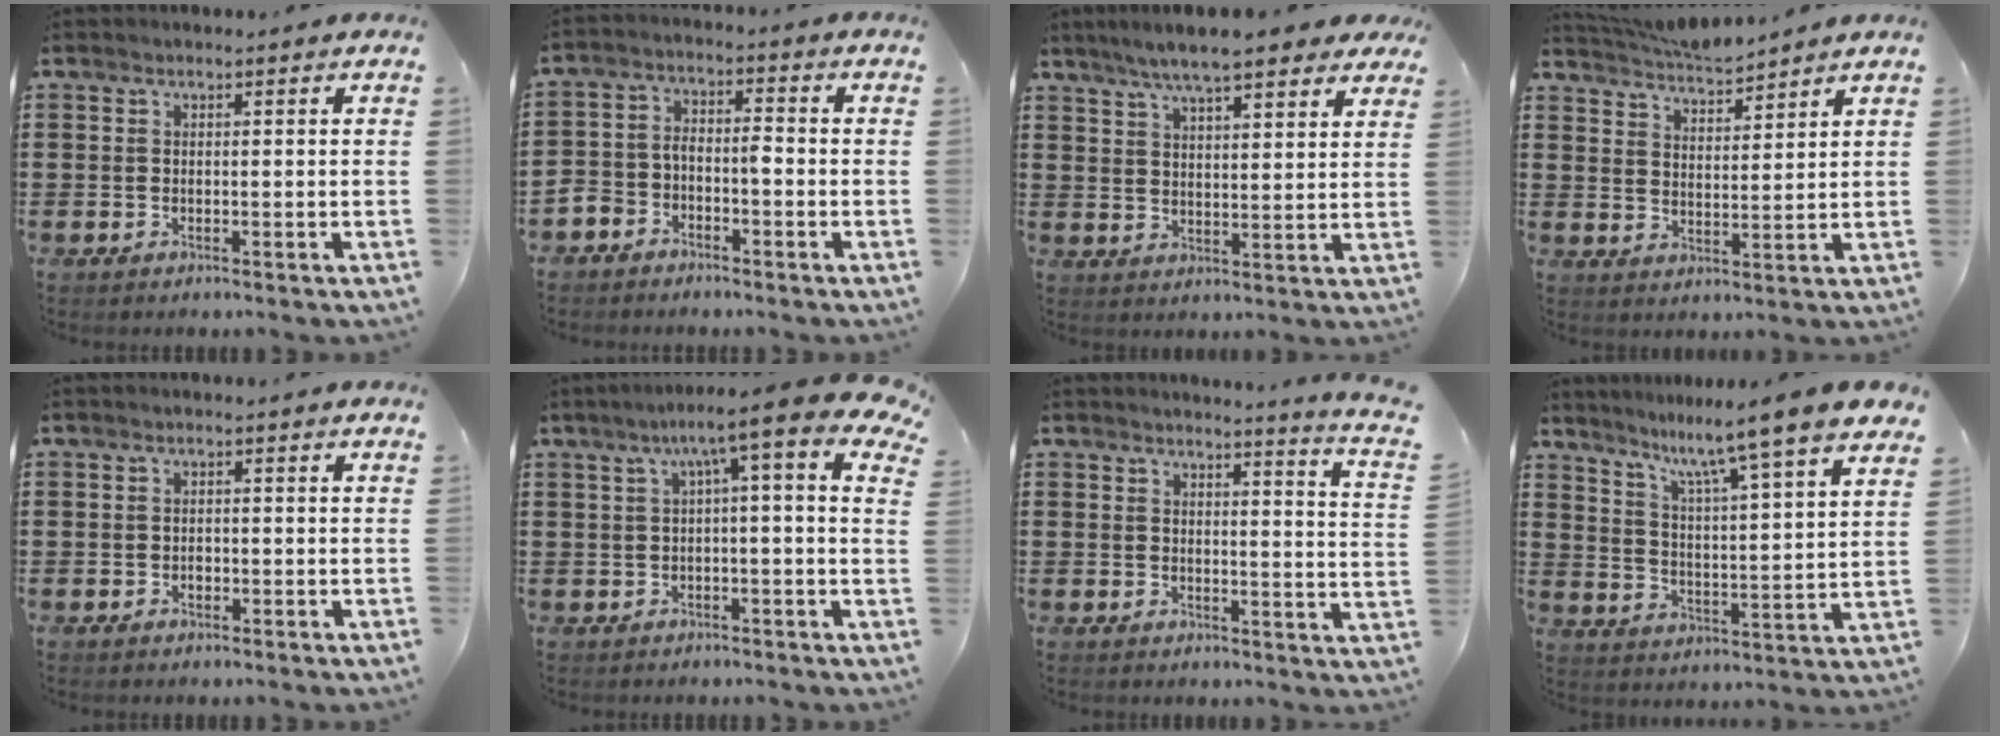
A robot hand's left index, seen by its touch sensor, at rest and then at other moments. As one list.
[{"total": 3.8, "force": [-3.1, 1.5, 1.5], "torque": [-0.038, 0.002, -0.066]}, {"total": 7.5, "force": [6.4, 0.9, 3.9], "torque": [-0.095, -0.010, 0.114]}, {"total": 4.6, "force": [4.5, 0.2, 0.8], "torque": [-0.032, -0.019, 0.080]}, {"total": 0.9, "force": [-0.3, 0.7, 0.6], "torque": [-0.014, 0.001, -0.006]}, {"total": 7.2, "force": [2.7, -0.1, 6.7], "torque": [-0.127, -0.020, 0.038]}, {"total": 3.0, "force": [2.7, -1.2, 0.7], "torque": [-0.017, -0.031, 0.041]}, {"total": 7.2, "force": [6.2, -1.7, 3.4], "torque": [-0.084, -0.060, 0.090]}]